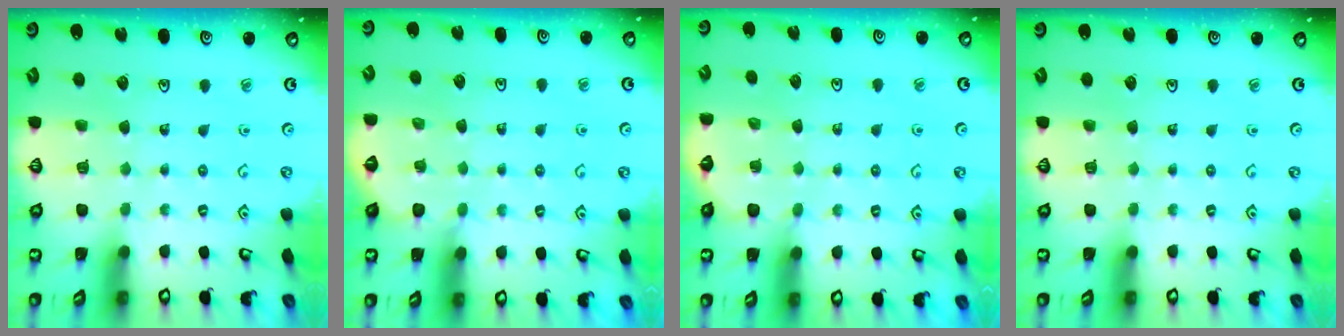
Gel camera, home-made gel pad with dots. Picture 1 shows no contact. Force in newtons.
{"total": 3.3, "press": 3.3, "slide": 0.4}
{"total": 3.1, "press": 2.5, "slide": 1.8}
{"total": 0.0}